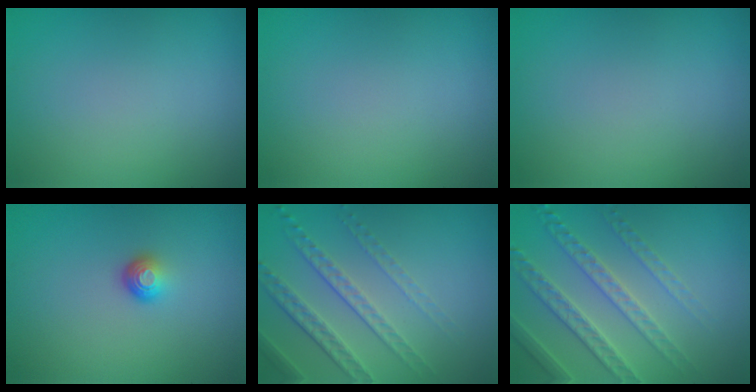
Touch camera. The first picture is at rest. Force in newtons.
{"total": 0.0}
{"total": 0.0}
{"total": 1.6, "press": 1.0, "slide": 1.2}
{"total": 4.6, "press": 3.1, "slide": 3.4}
{"total": 4.5, "press": 3.6, "slide": 2.7}